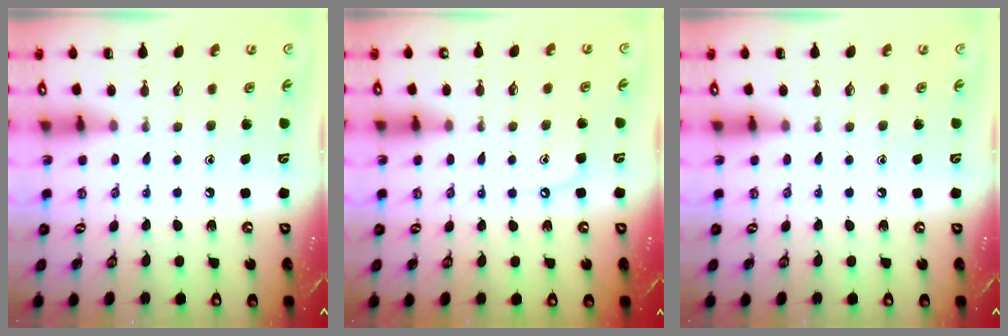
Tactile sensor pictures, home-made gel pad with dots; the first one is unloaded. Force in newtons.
{"total": 3.2, "press": 3.1, "slide": 0.5}
{"total": 0.0}